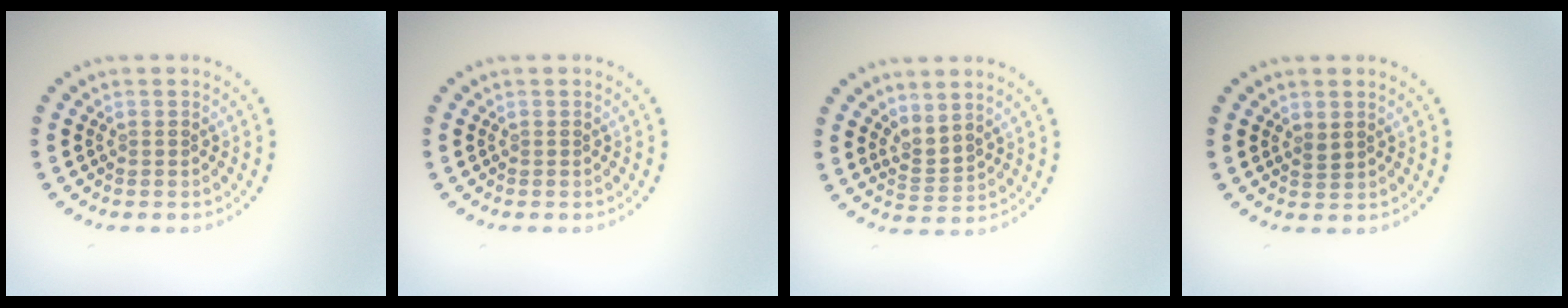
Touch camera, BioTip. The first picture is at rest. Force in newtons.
{"total": 0.0}
{"total": 2.1, "press": 1.4, "slide": 1.6}
{"total": 0.8, "press": 0.7, "slide": 0.4}